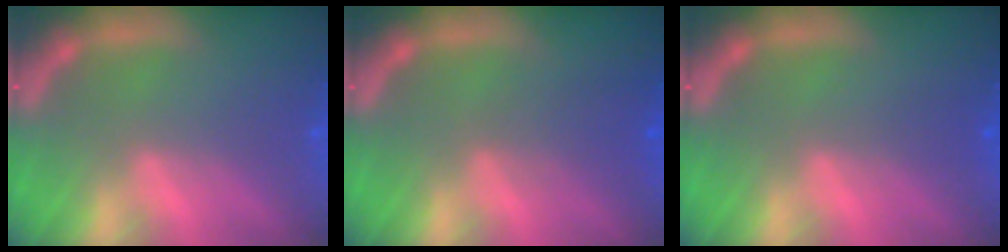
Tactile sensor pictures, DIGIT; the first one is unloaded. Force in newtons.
{"total": 2.5}
{"total": 1.0}